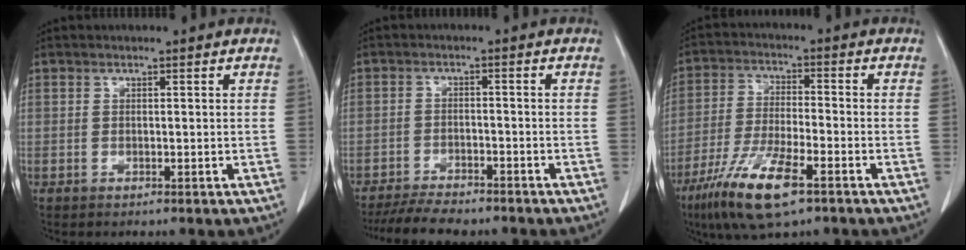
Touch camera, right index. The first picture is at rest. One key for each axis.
{"total": 7.7, "fx": -6.9, "fy": 1.6, "fz": 3.0, "tx": -0.044, "ty": -0.015, "tz": -0.110}
{"total": 11.8, "fx": -7.0, "fy": 2.1, "fz": 9.2, "tx": -0.188, "ty": -0.023, "tz": -0.124}